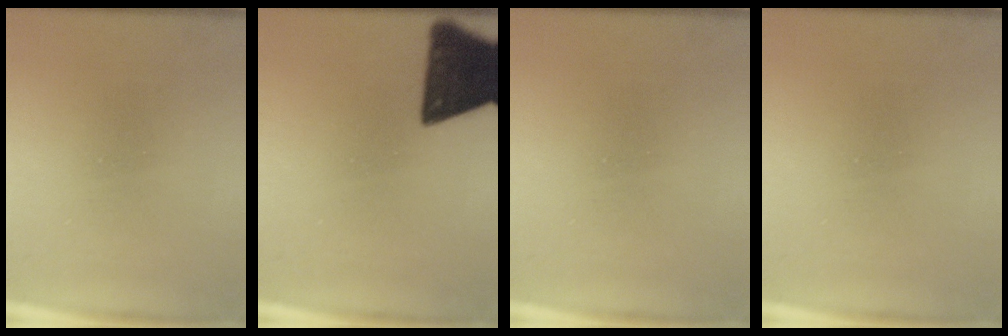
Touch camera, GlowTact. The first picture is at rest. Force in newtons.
{"total": 13.4}
{"total": 0.0}
{"total": 0.0}